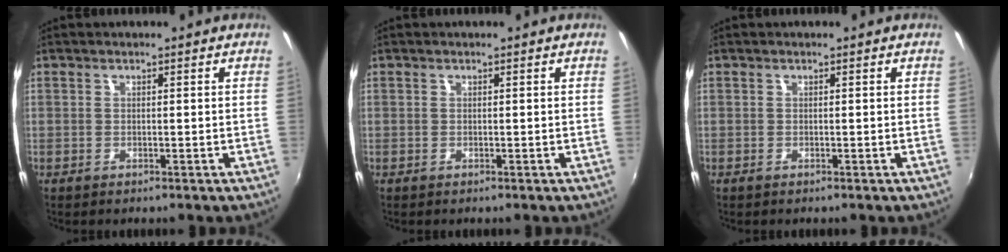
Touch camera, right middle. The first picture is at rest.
{"total": 0.0}
{"total": 0.0}